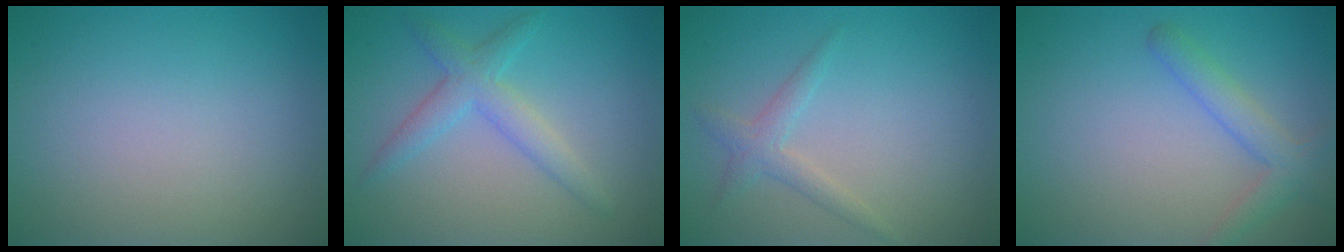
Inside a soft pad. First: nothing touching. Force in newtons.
{"total": 3.0, "press": 3.0, "slide": 0.1}
{"total": 1.8, "press": 1.8, "slide": 0.1}
{"total": 2.3, "press": 2.3, "slide": 0.2}